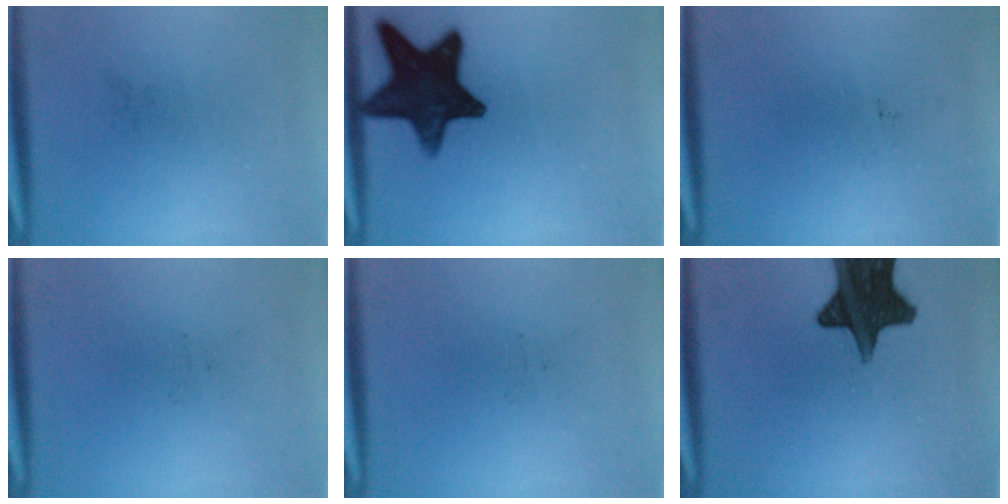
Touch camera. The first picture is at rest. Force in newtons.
{"total": 14.9}
{"total": 0.0}
{"total": 0.0}
{"total": 0.0}
{"total": 15.3}